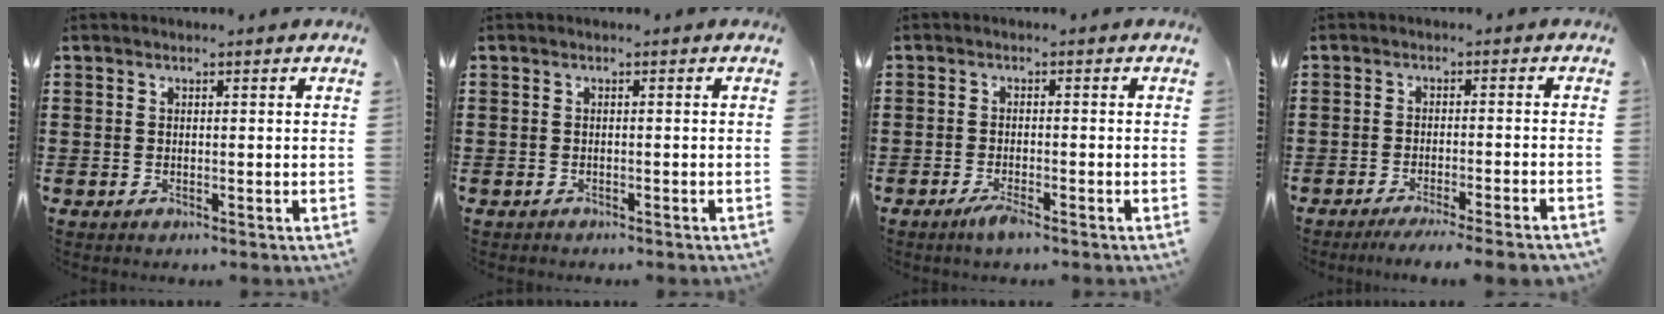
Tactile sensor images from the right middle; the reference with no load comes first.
{"total": 0.6, "force": [-0.5, 0.1, 0.0], "torque": [-0.001, 0.000, -0.012]}
{"total": 2.5, "force": [-1.7, 0.3, 1.8], "torque": [-0.037, -0.002, -0.033]}
{"total": 3.0, "force": [-2.6, -0.4, 1.4], "torque": [-0.022, 0.000, -0.052]}